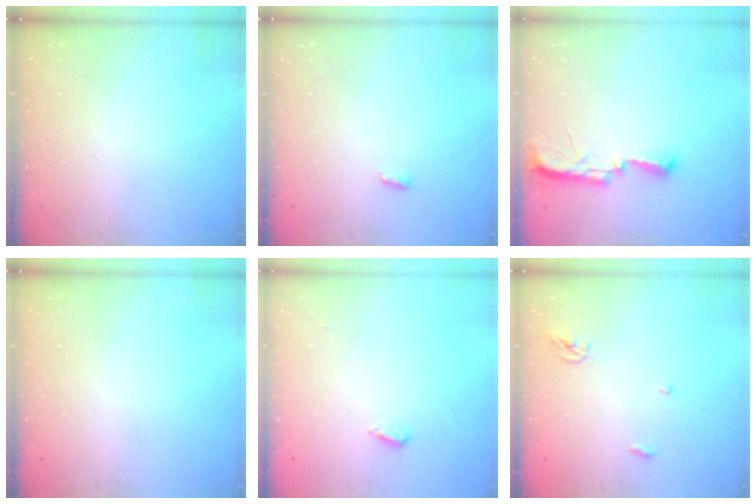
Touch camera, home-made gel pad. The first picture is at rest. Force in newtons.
{"total": 6.4, "press": 3.8, "slide": 5.1}
{"total": 9.8, "press": 8.5, "slide": 4.8}
{"total": 0.0}
{"total": 2.2, "press": 2.2, "slide": 0.5}
{"total": 3.5, "press": 3.5, "slide": 0.2}